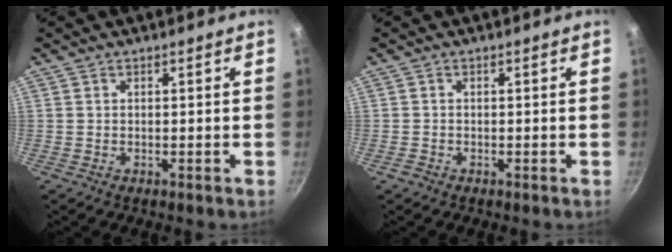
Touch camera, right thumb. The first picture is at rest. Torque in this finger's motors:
{"motor_torque": [-0.68, 0.15, -0.15, -0.02, 0.02]}